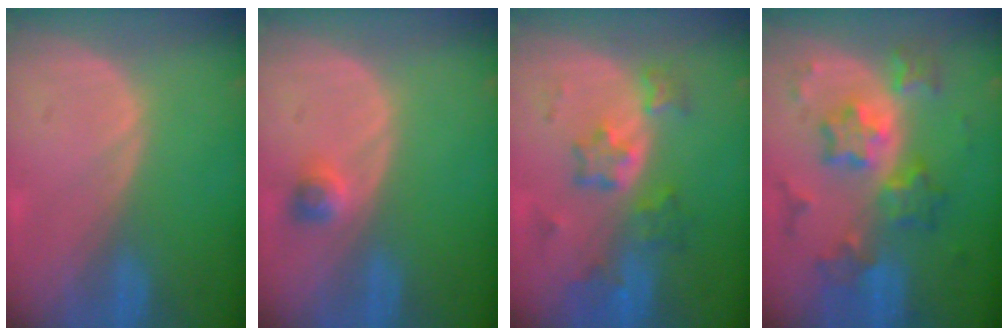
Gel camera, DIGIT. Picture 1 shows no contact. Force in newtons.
{"total": 2.3, "press": 2.0, "slide": 1.1}
{"total": 7.1, "press": 6.5, "slide": 2.9}
{"total": 9.1, "press": 9.1, "slide": 0.8}